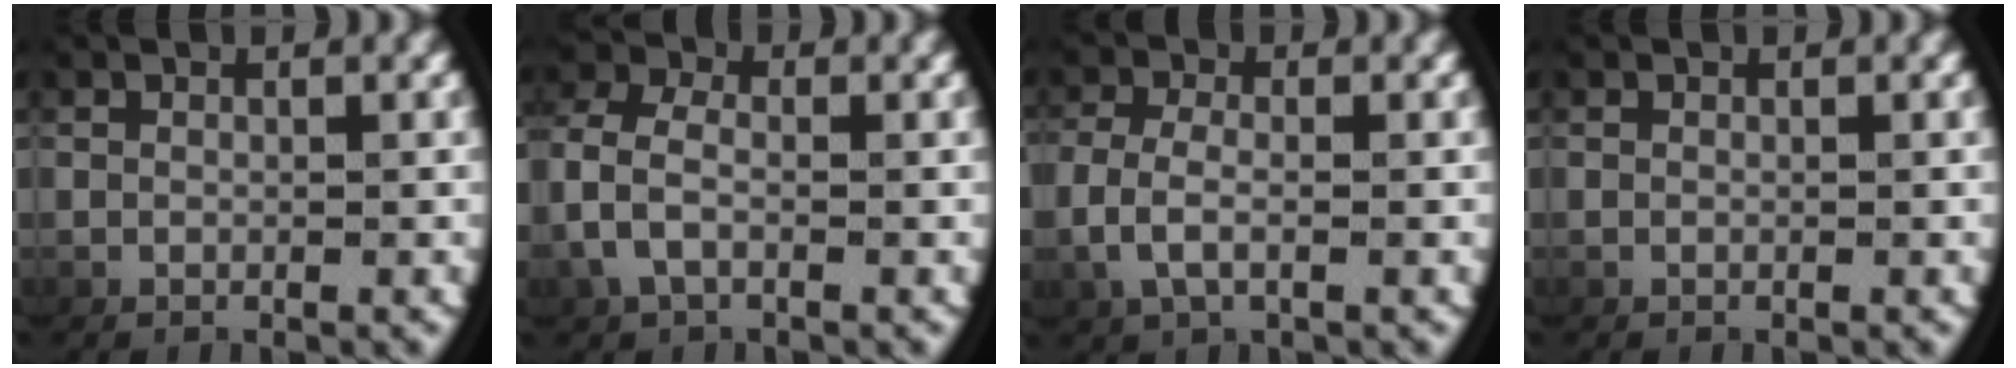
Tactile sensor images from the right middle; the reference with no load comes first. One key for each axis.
{"total": 2.9, "fx": -0.4, "fy": 2.0, "fz": 2.0, "tx": -0.062, "ty": 0.000, "tz": -0.008}
{"total": 2.8, "fx": -0.5, "fy": 1.5, "fz": 2.3, "tx": -0.065, "ty": -0.004, "tz": -0.004}
{"total": 0.0}